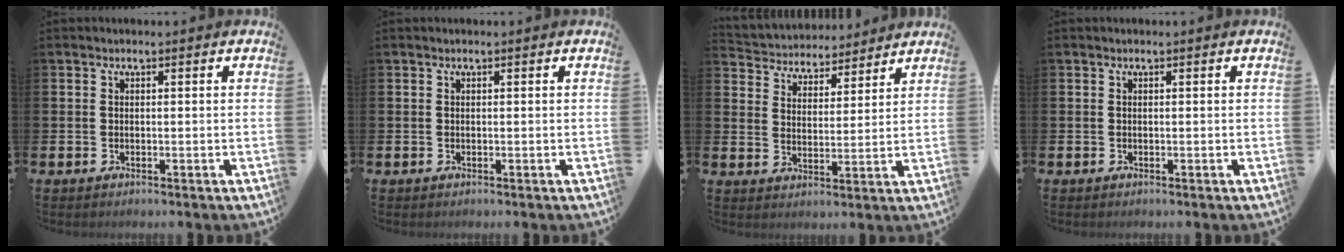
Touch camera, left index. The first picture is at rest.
{"total": 0.0}
{"total": 4.6, "force": [4.3, 1.5, -0.5], "torque": [-0.022, -0.033, 0.074]}
{"total": 0.0}